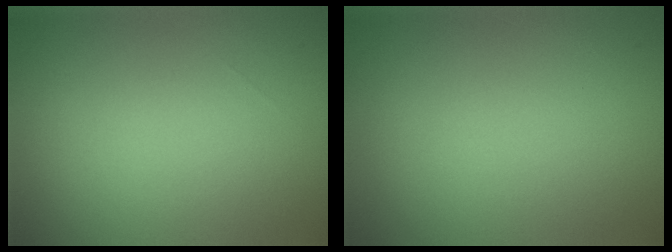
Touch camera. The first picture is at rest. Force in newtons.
{"total": 0.0}